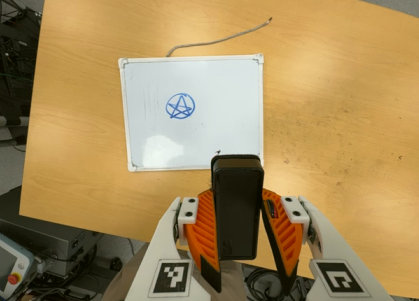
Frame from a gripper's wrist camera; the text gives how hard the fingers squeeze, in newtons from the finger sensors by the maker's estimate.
{"total": 5.9, "left": 4.9, "right": 7.0}